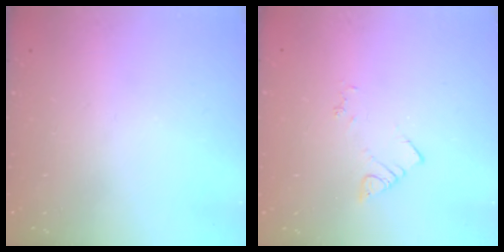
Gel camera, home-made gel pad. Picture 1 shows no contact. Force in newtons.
{"total": 2.4, "press": 2.3, "slide": 0.4}